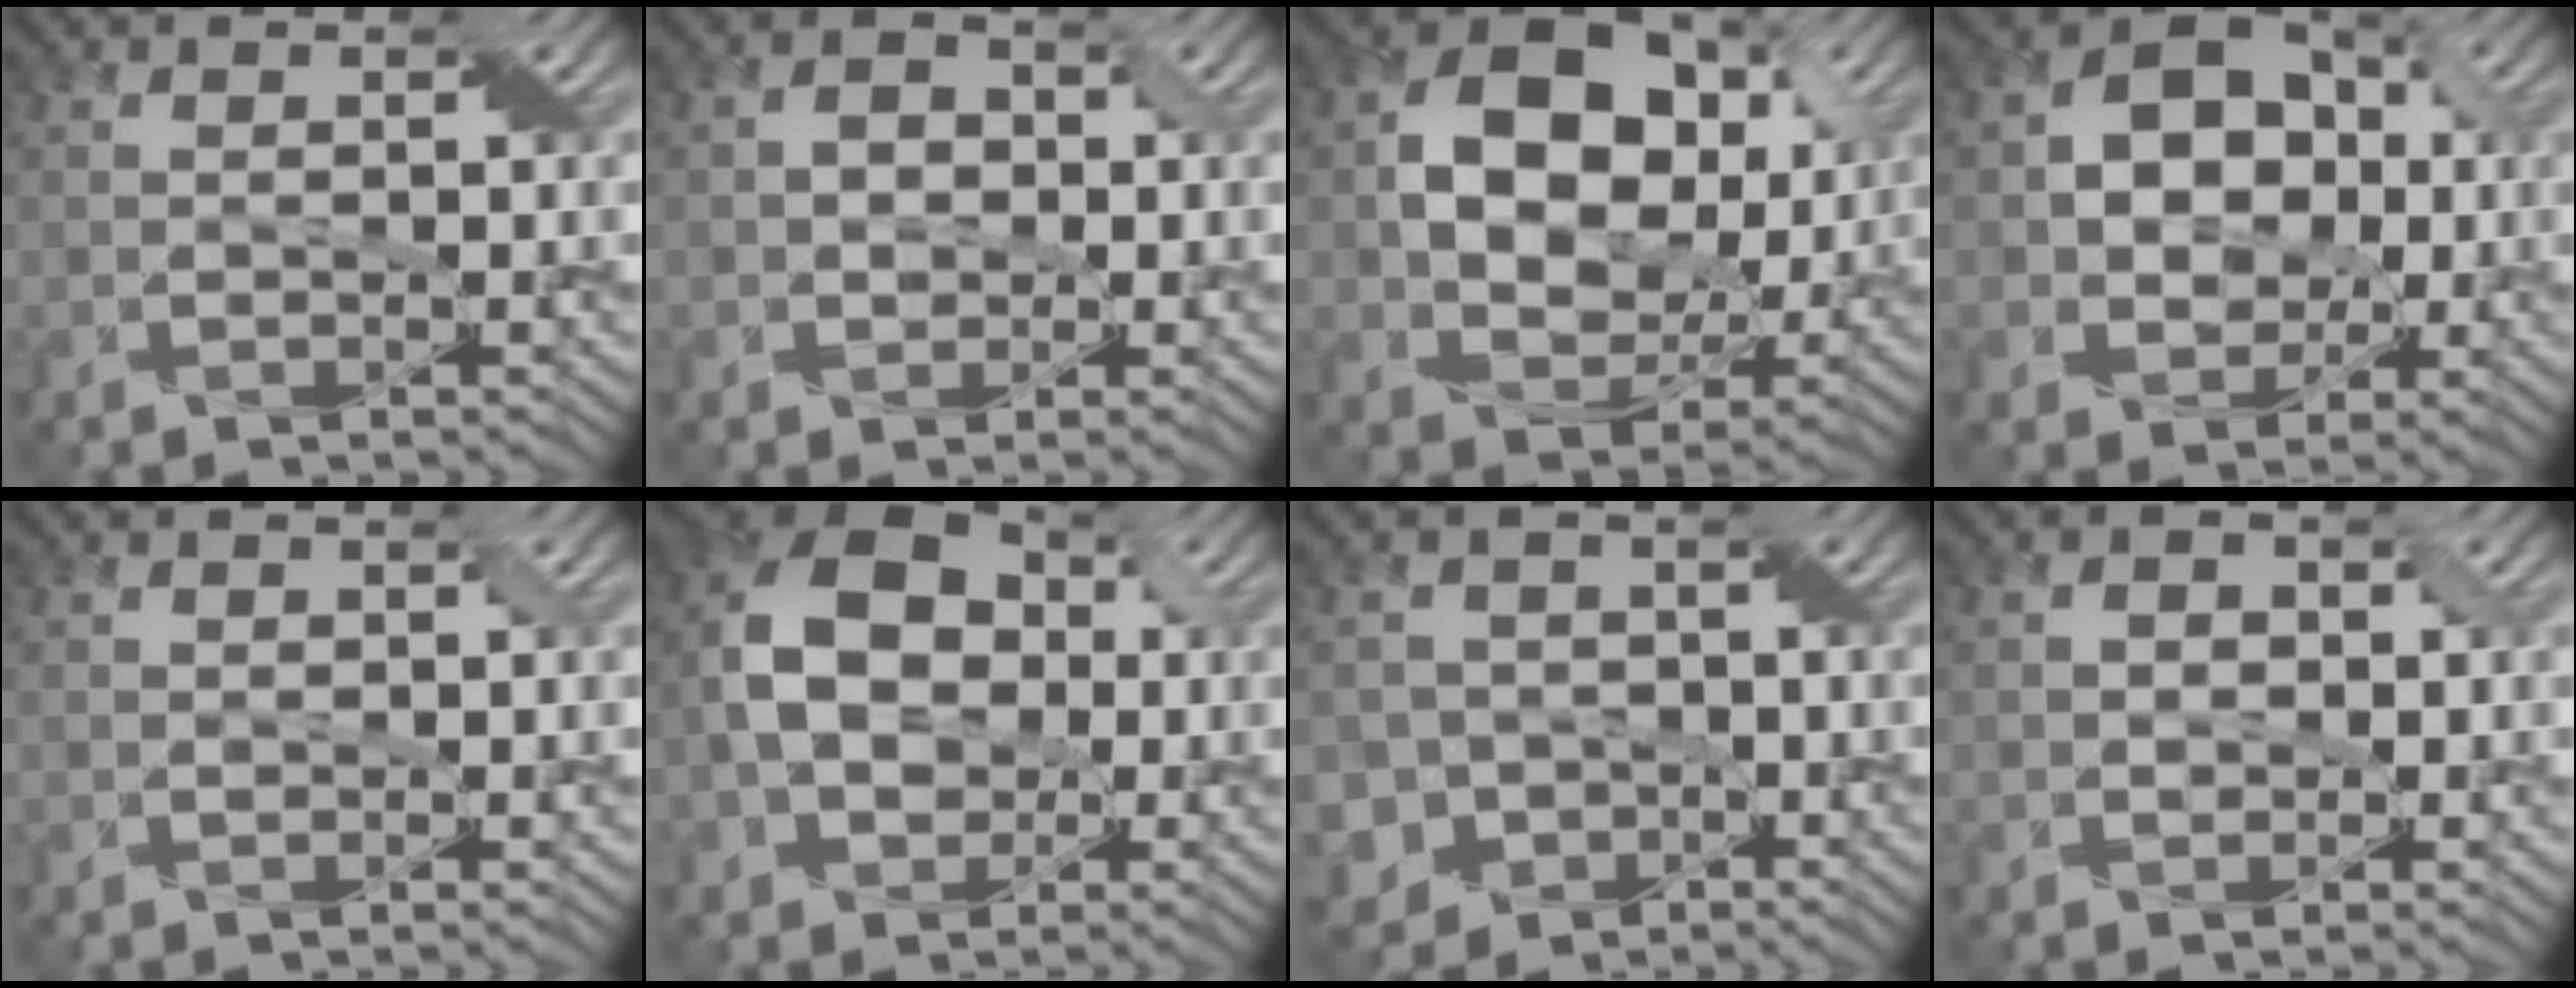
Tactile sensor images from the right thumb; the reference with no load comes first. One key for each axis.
{"total": 3.0, "fx": 0.0, "fy": 2.6, "fz": 1.6, "tx": -0.030, "ty": 0.006, "tz": -0.013}
{"total": 12.5, "fx": 2.3, "fy": 9.0, "fz": 8.3, "tx": -0.154, "ty": 0.006, "tz": 0.033}
{"total": 9.8, "fx": 0.8, "fy": 7.4, "fz": 6.3, "tx": -0.105, "ty": 0.017, "tz": -0.002}
{"total": 0.7, "fx": 0.0, "fy": 0.5, "fz": 0.4, "tx": -0.010, "ty": -0.001, "tz": -0.001}
{"total": 11.4, "fx": -0.1, "fy": 8.4, "fz": 7.7, "tx": -0.160, "ty": 0.006, "tz": -0.004}
{"total": 7.3, "fx": -3.2, "fy": 6.4, "fz": 1.7, "tx": -0.045, "ty": -0.014, "tz": -0.073}
{"total": 2.1, "fx": 0.1, "fy": 1.8, "fz": 1.2, "tx": -0.016, "ty": 0.002, "tz": -0.005}